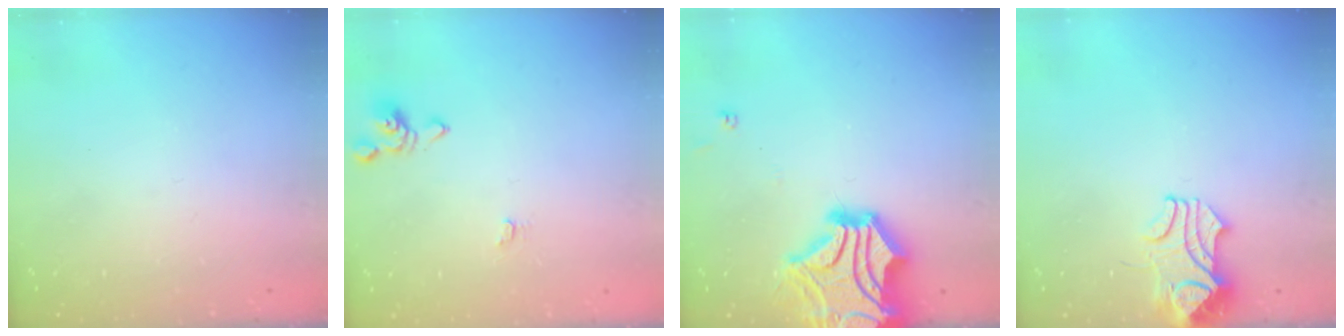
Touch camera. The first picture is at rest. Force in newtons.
{"total": 0.0}
{"total": 12.4, "press": 12.0, "slide": 2.8}
{"total": 3.6, "press": 3.6, "slide": 0.5}